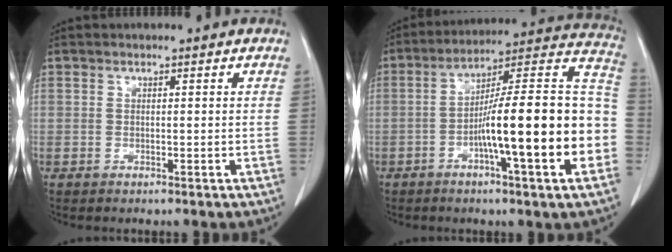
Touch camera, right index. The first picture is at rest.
{"total": 21.7, "force": [-5.1, 1.7, 21.0], "torque": [-0.250, 0.023, -0.076]}